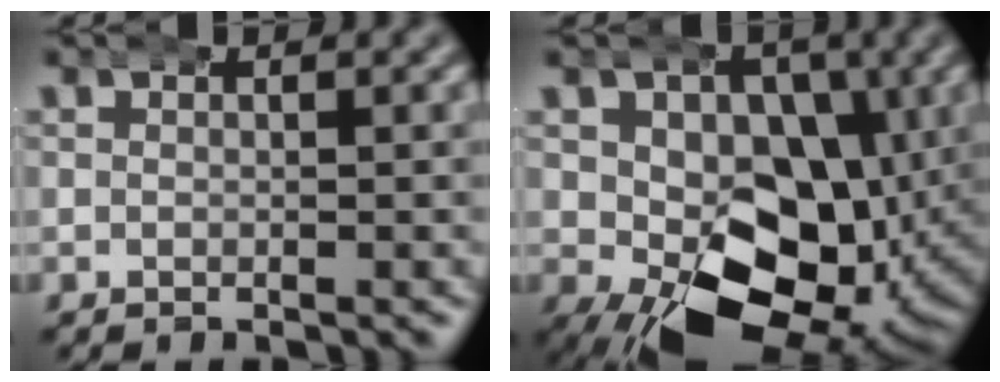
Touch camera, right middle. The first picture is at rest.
{"total": 14.5, "force": [0.0, 10.3, 10.2], "torque": [-0.183, -0.062, 0.027]}